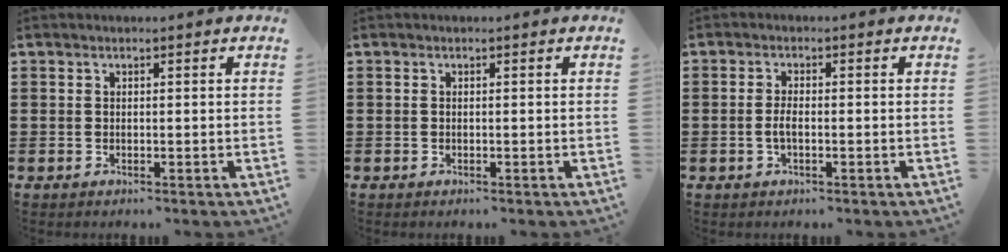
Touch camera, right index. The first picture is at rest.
{"total": 0.0}
{"total": 2.0, "force": [-0.5, 0.6, 1.8], "torque": [-0.041, 0.000, -0.012]}